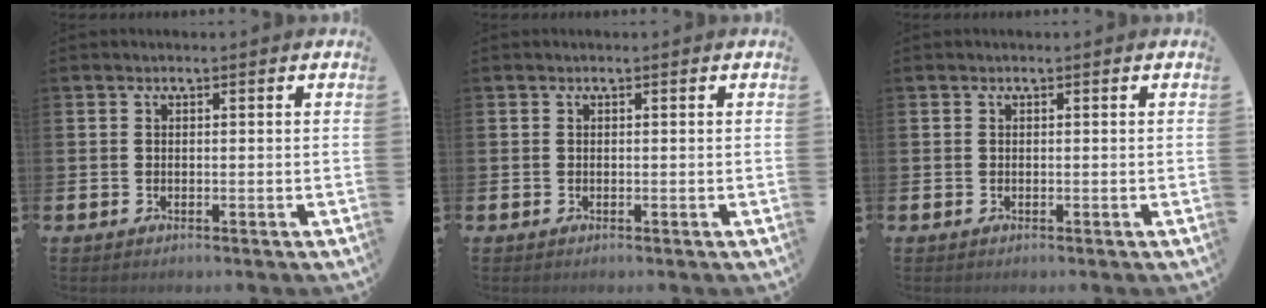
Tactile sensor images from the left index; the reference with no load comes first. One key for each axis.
{"total": 0.0}
{"total": 0.0}